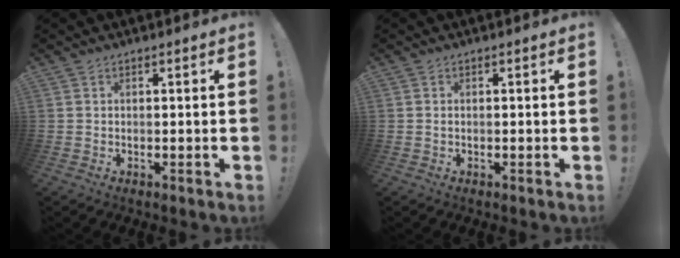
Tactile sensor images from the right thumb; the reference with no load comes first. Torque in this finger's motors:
{"motor_torque": [-0.17, -0.05, -0.02, 0.13, -0.01]}